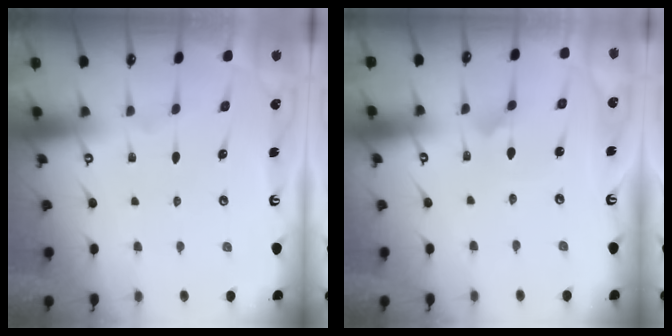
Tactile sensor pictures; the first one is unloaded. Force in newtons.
{"total": 2.9, "press": 2.8, "slide": 0.3}